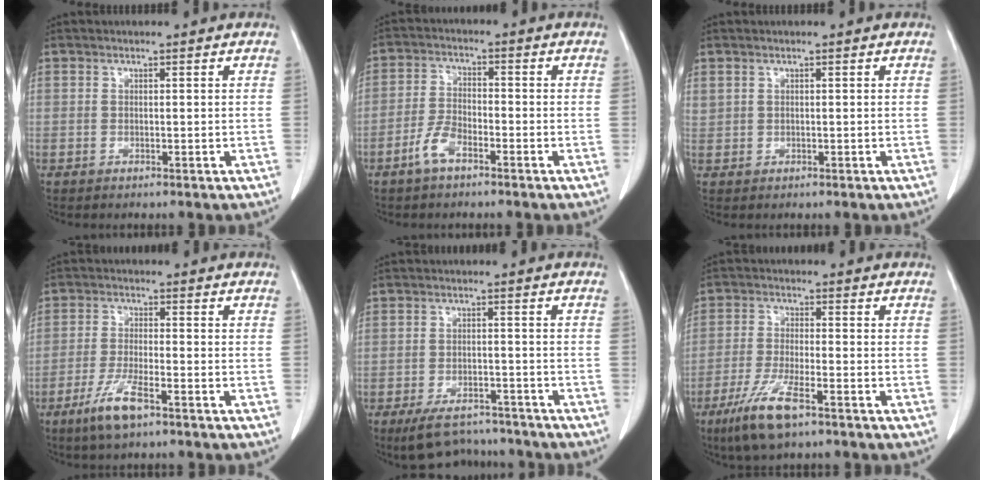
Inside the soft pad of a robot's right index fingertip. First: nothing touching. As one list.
[{"total": 4.5, "force": [-2.8, 1.8, 3.0], "torque": [-0.067, 0.003, -0.055]}, {"total": 1.0, "force": [0.6, 0.7, 0.3], "torque": [-0.005, 0.015, 0.014]}, {"total": 6.2, "force": [-3.9, 0.9, 4.8], "torque": [-0.101, -0.009, -0.070]}, {"total": 9.2, "force": [-8.2, 3.1, 2.9], "torque": [-0.040, 0.002, -0.117]}, {"total": 8.3, "force": [-5.1, 1.3, 6.4], "torque": [-0.132, -0.018, -0.092]}]